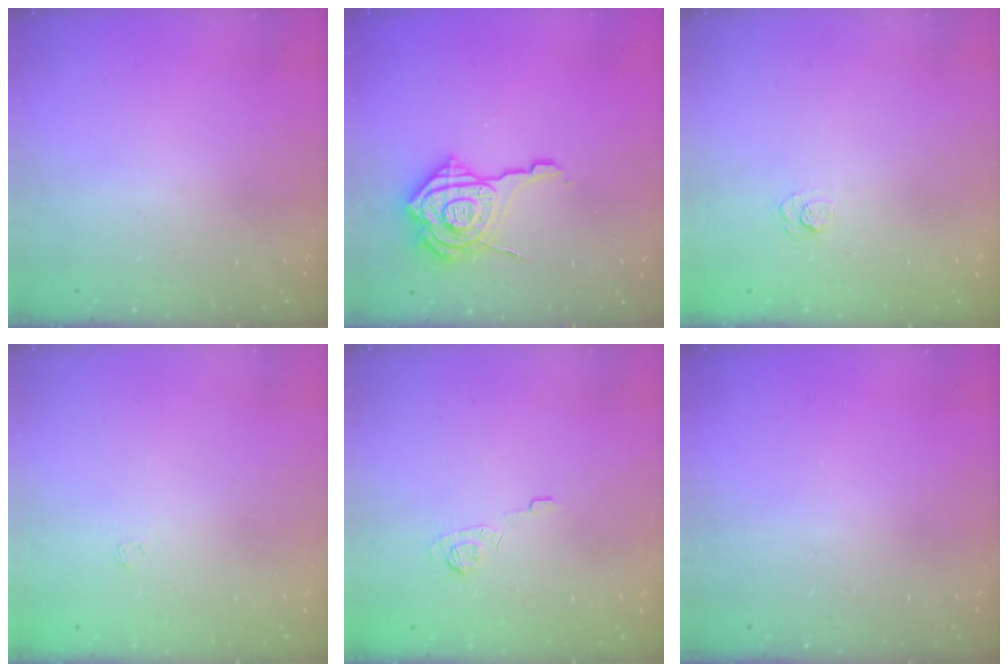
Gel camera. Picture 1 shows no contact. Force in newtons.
{"total": 20.2, "press": 20.1, "slide": 2.2}
{"total": 6.9, "press": 6.8, "slide": 1.3}
{"total": 1.8, "press": 1.4, "slide": 1.1}
{"total": 6.2, "press": 6.0, "slide": 1.5}
{"total": 0.0}